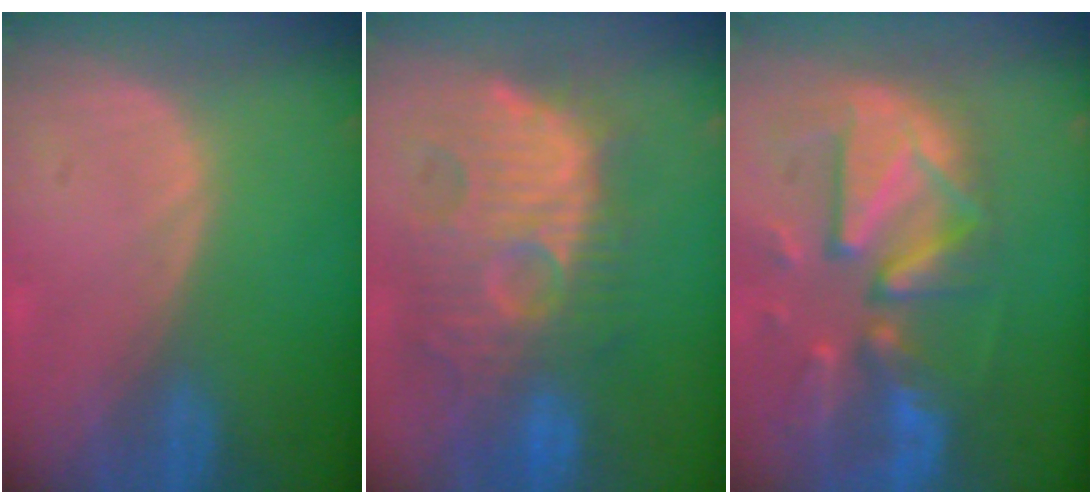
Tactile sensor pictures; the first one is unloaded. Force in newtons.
{"total": 13.1, "press": 12.3, "slide": 4.4}
{"total": 12.6, "press": 11.0, "slide": 6.2}